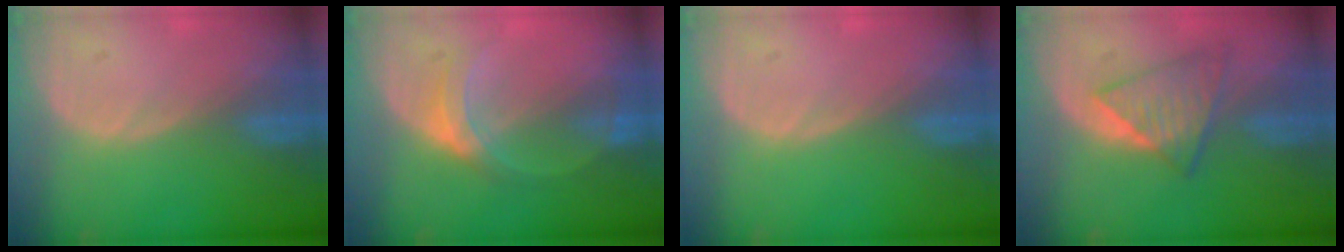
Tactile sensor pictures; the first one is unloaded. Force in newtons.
{"total": 5.1, "press": 4.8, "slide": 1.7}
{"total": 0.0}
{"total": 6.0, "press": 5.9, "slide": 0.7}